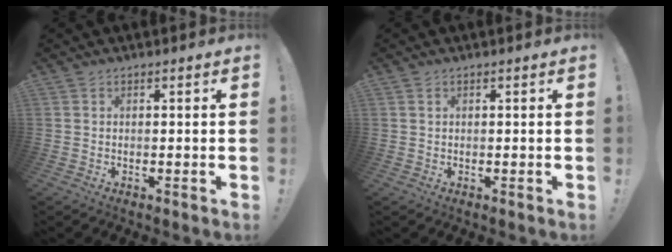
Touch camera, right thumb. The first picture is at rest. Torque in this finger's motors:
{"motor_torque": [0.25, 0.17, 0.08, -0.41, -0.01]}